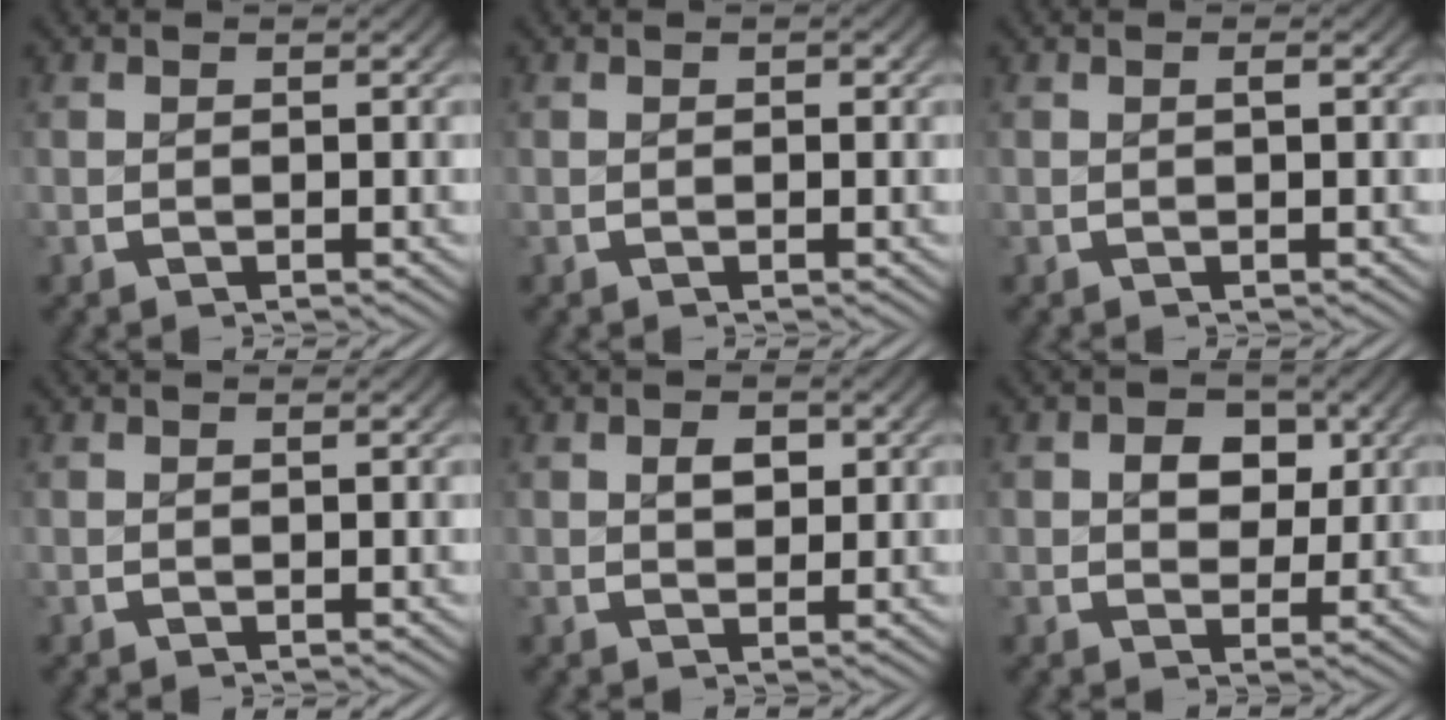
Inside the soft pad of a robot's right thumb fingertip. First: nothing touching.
{"total": 0.5, "force": [0.0, 0.5, 0.3], "torque": [-0.004, -0.004, -0.001]}
{"total": 0.5, "force": [0.0, 0.1, 0.5], "torque": [-0.008, 0.000, 0.001]}
{"total": 0.0}
{"total": 1.4, "force": [0.2, 1.0, 0.9], "torque": [-0.008, -0.006, 0.007]}
{"total": 2.9, "force": [0.4, 2.4, 1.6], "torque": [-0.016, -0.015, 0.010]}